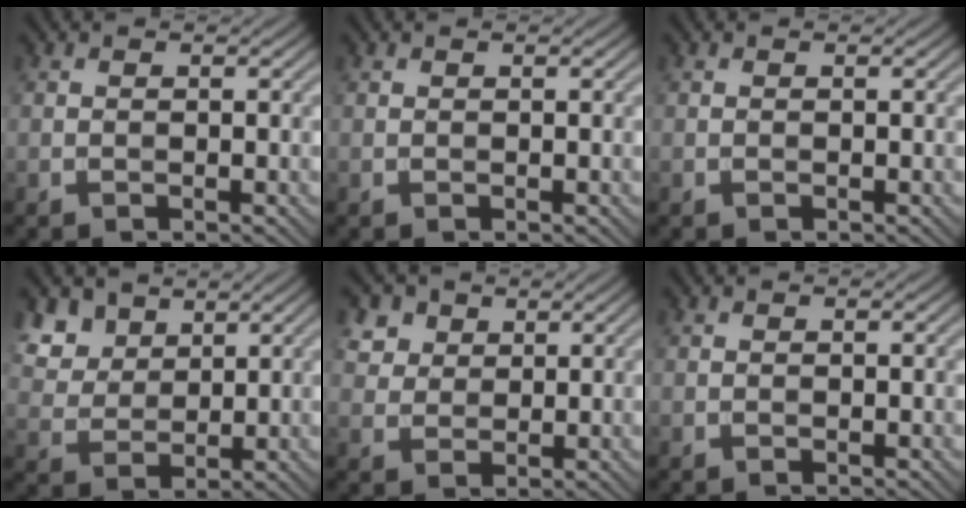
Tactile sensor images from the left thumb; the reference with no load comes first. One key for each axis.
{"total": 0.0}
{"total": 0.0}
{"total": 6.1, "fx": 4.1, "fy": 3.7, "fz": 2.5, "tx": -0.081, "ty": -0.010, "tz": 0.093}
{"total": 4.3, "fx": 2.4, "fy": 3.2, "fz": 1.5, "tx": -0.047, "ty": -0.008, "tz": 0.058}
{"total": 0.0}